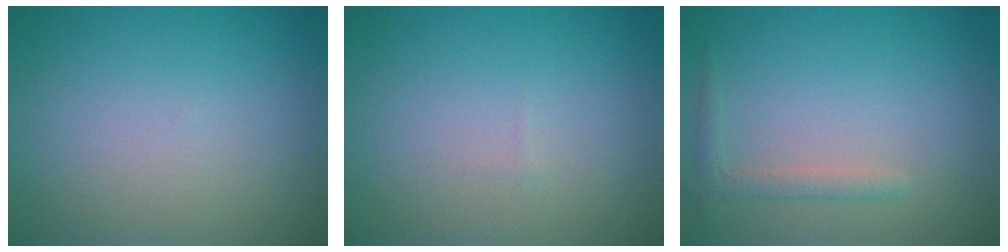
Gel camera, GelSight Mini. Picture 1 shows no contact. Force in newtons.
{"total": 0.0}
{"total": 1.5, "press": 1.5, "slide": 0.1}